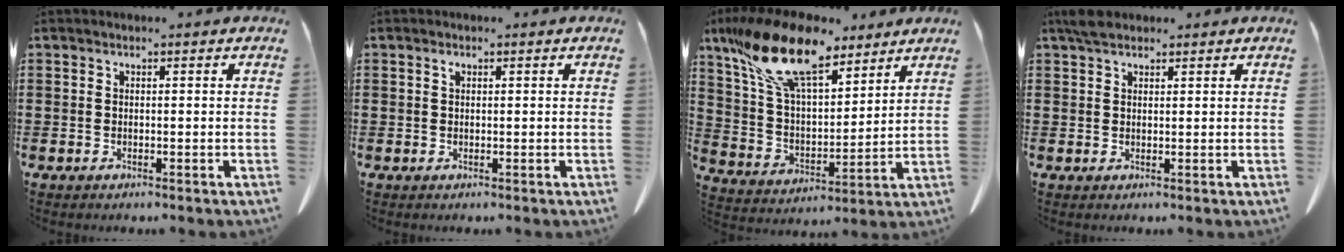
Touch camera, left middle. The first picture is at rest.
{"total": 0.7, "force": [0.3, 0.4, 0.4], "torque": [-0.004, -0.003, 0.005]}
{"total": 15.5, "force": [10.9, 6.0, 9.3], "torque": [-0.229, -0.038, 0.195]}
{"total": 2.7, "force": [2.1, 1.2, 1.3], "torque": [-0.031, 0.006, 0.040]}